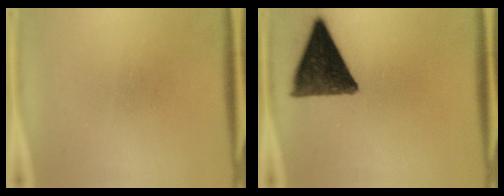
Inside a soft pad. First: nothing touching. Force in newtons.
{"total": 12.5}